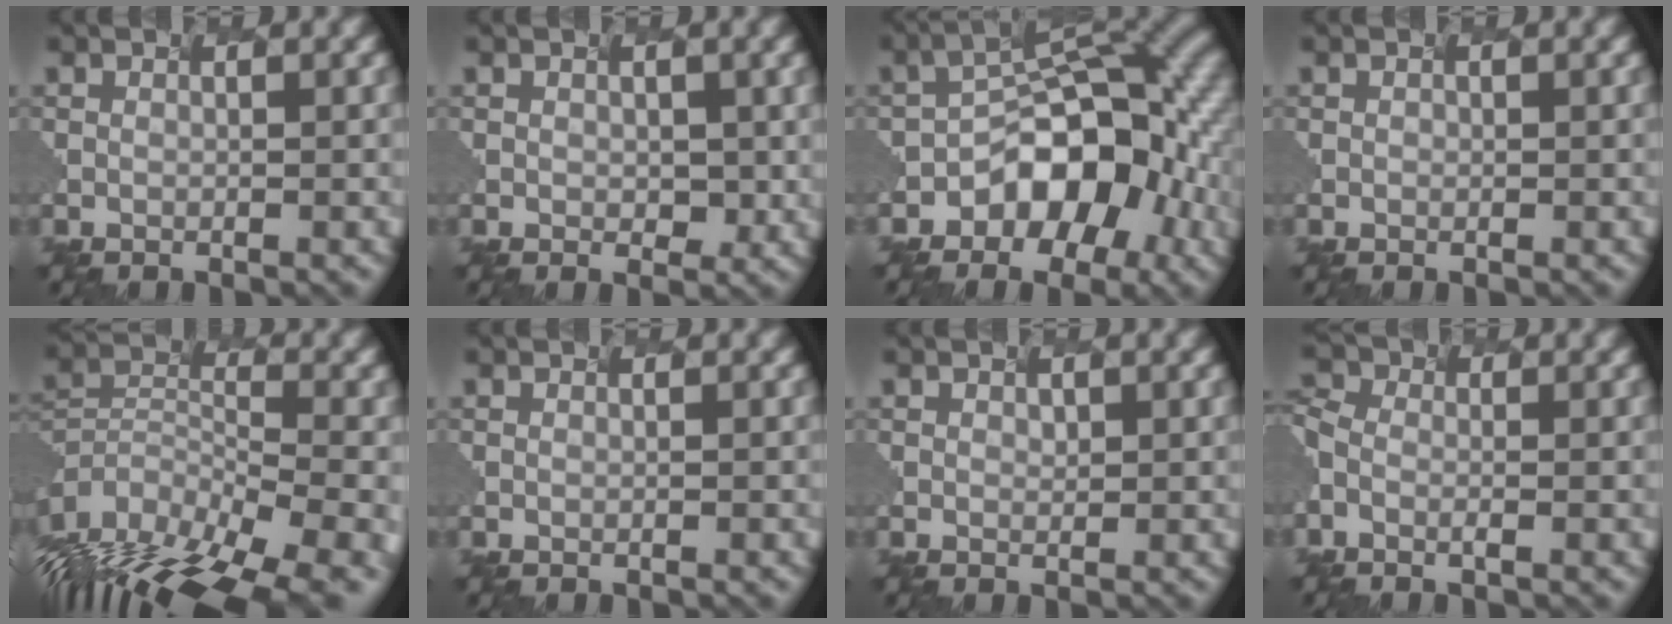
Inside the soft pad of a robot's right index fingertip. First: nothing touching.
{"total": 1.1, "force": [-0.3, 0.9, 0.7], "torque": [-0.019, -0.003, 0.003]}
{"total": 9.8, "force": [-4.3, 5.8, 6.6], "torque": [-0.086, 0.011, -0.074]}
{"total": 0.0}
{"total": 15.0, "force": [-11.0, 5.3, 8.6], "torque": [-0.157, 0.005, -0.153]}
{"total": 0.0}
{"total": 0.0}
{"total": 3.1, "force": [-1.2, 2.1, 1.9], "torque": [-0.033, 0.011, -0.027]}